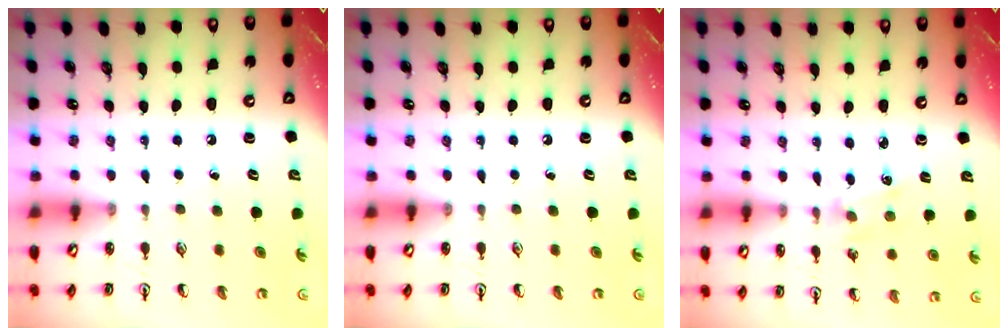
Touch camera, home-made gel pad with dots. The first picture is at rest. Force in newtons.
{"total": 0.0}
{"total": 2.0, "press": 2.0, "slide": 0.3}